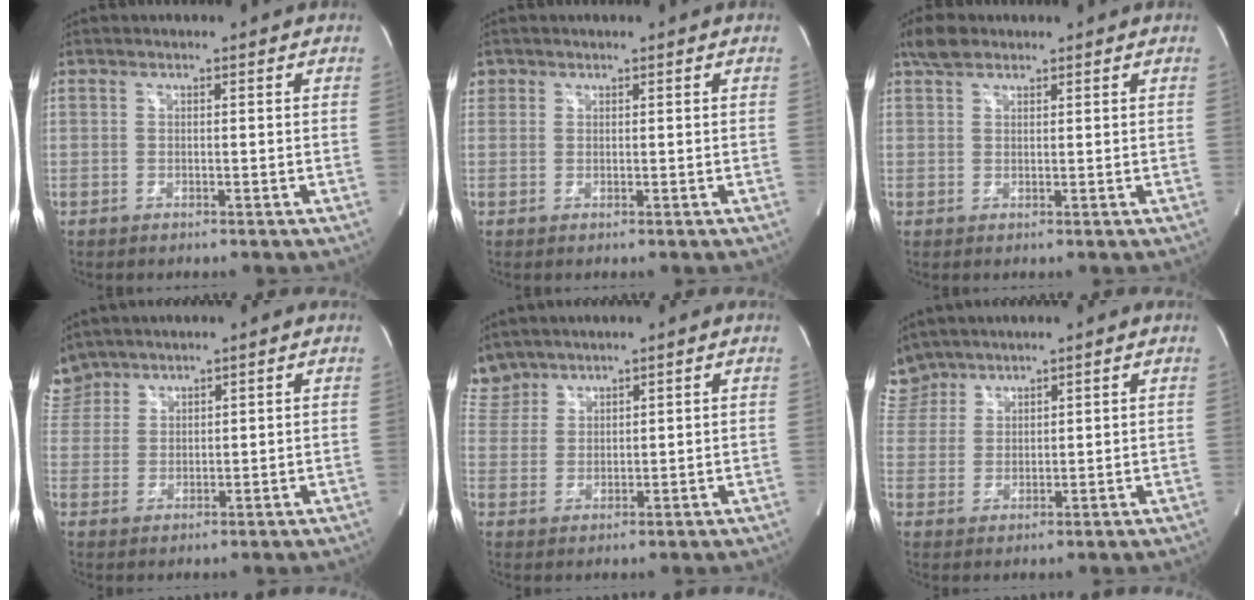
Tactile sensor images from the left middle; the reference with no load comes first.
{"total": 1.4, "force": [0.7, 1.2, 0.1], "torque": [0.009, 0.008, 0.011]}
{"total": 3.0, "force": [2.3, 1.5, 1.2], "torque": [-0.029, 0.012, 0.045]}
{"total": 6.1, "force": [5.4, 2.9, 0.0], "torque": [-0.006, 0.012, 0.117]}
{"total": 6.2, "force": [5.6, 2.6, -0.1], "torque": [-0.005, 0.012, 0.123]}
{"total": 6.9, "force": [6.1, 3.1, 0.0], "torque": [-0.005, 0.013, 0.132]}